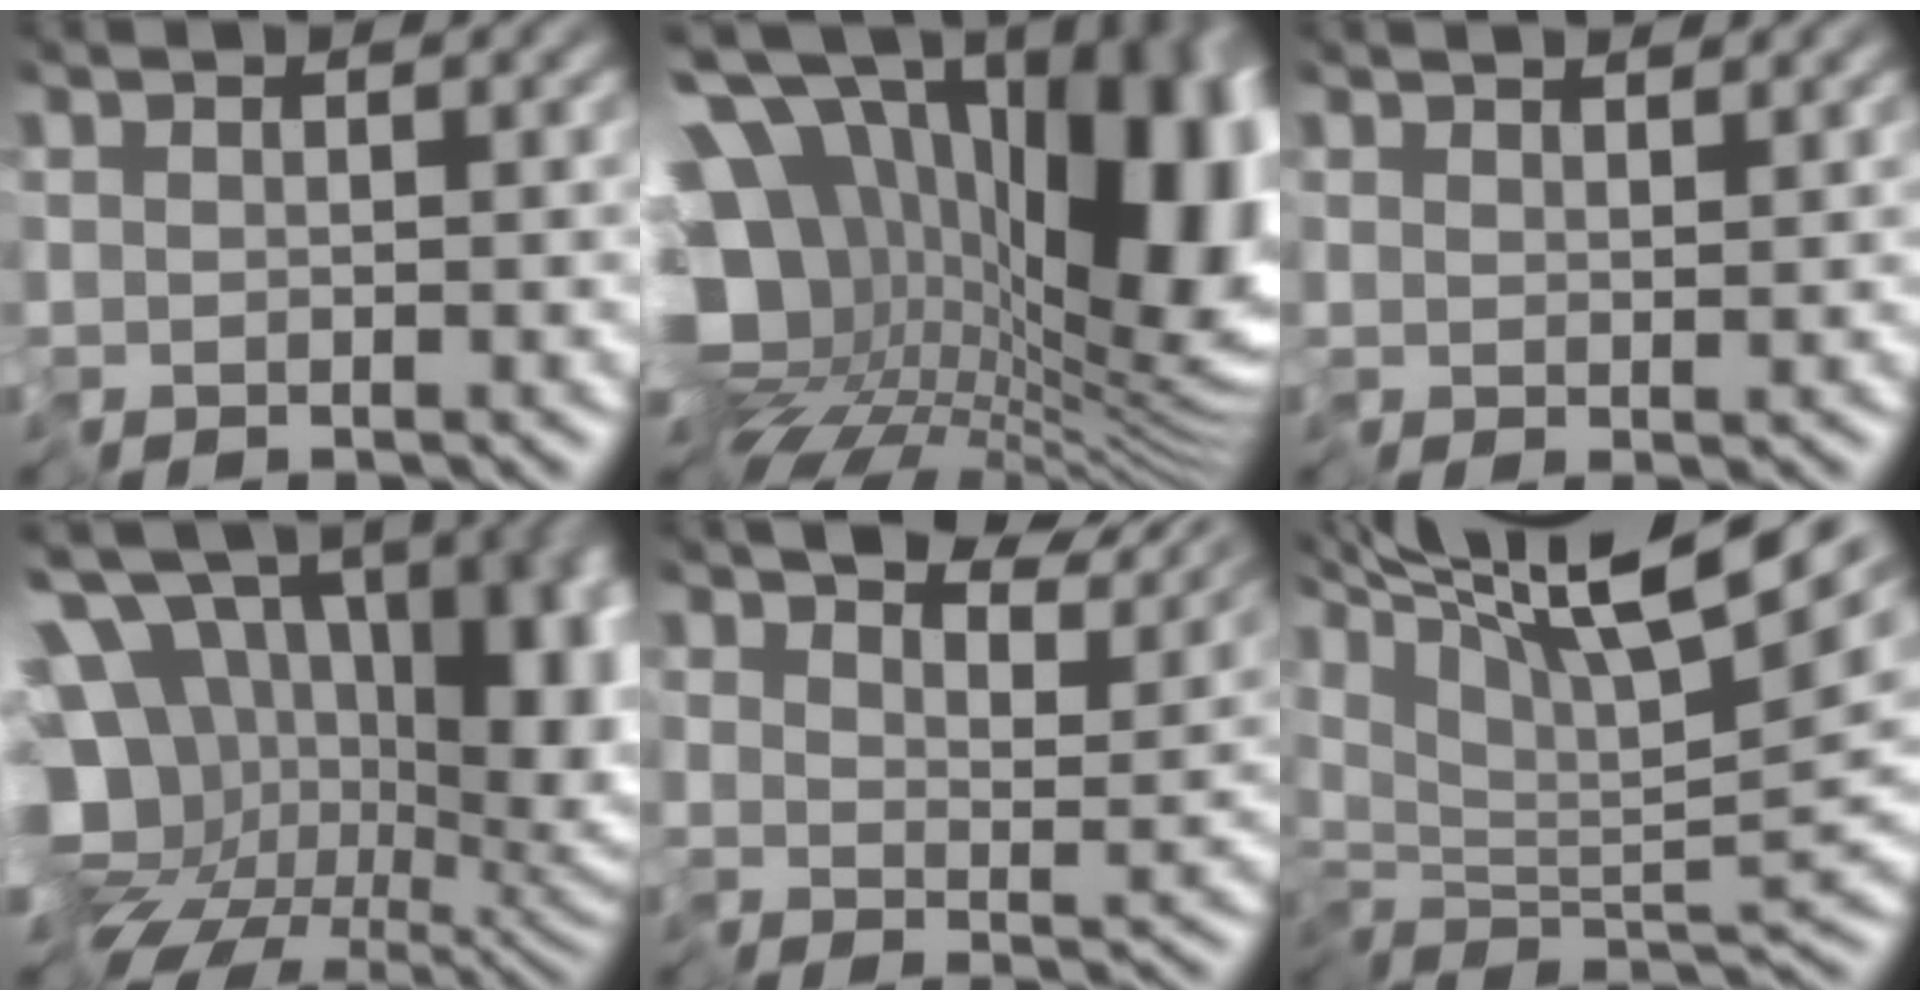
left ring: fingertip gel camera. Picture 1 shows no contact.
{"total": 19.7, "force": [2.3, 13.6, 14.0], "torque": [-0.238, -0.020, 0.085]}
{"total": 1.9, "force": [1.8, -0.6, 0.1], "torque": [-0.005, 0.012, 0.035]}
{"total": 18.8, "force": [1.7, 13.6, 12.9], "torque": [-0.200, -0.011, 0.044]}
{"total": 6.9, "force": [6.1, 1.6, 2.8], "torque": [-0.044, 0.017, 0.091]}
{"total": 13.5, "force": [8.9, 2.2, 9.9], "torque": [-0.182, 0.036, 0.144]}